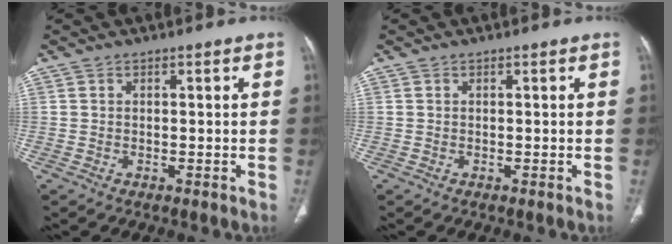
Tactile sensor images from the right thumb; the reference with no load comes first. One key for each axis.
{"total": 0.0}